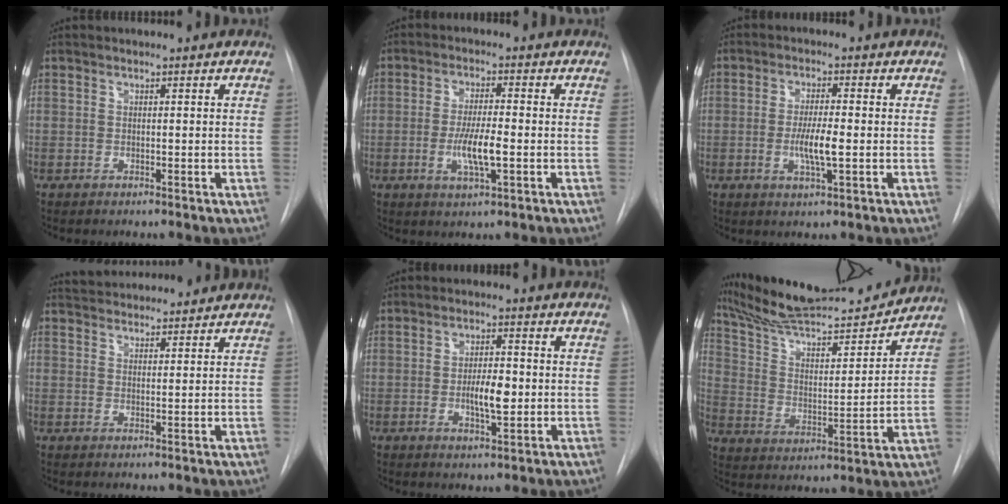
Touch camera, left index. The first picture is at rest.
{"total": 6.2, "force": [-1.4, 1.0, 6.0], "torque": [-0.117, -0.007, -0.024]}
{"total": 5.1, "force": [-0.9, 0.6, 5.0], "torque": [-0.099, -0.009, -0.015]}
{"total": 9.4, "force": [8.9, 1.7, 2.3], "torque": [-0.036, 0.029, 0.130]}
{"total": 5.2, "force": [-0.7, 1.6, 4.9], "torque": [-0.086, -0.001, -0.009]}
{"total": 19.6, "force": [18.3, 1.9, 6.8], "torque": [-0.118, -0.004, 0.292]}